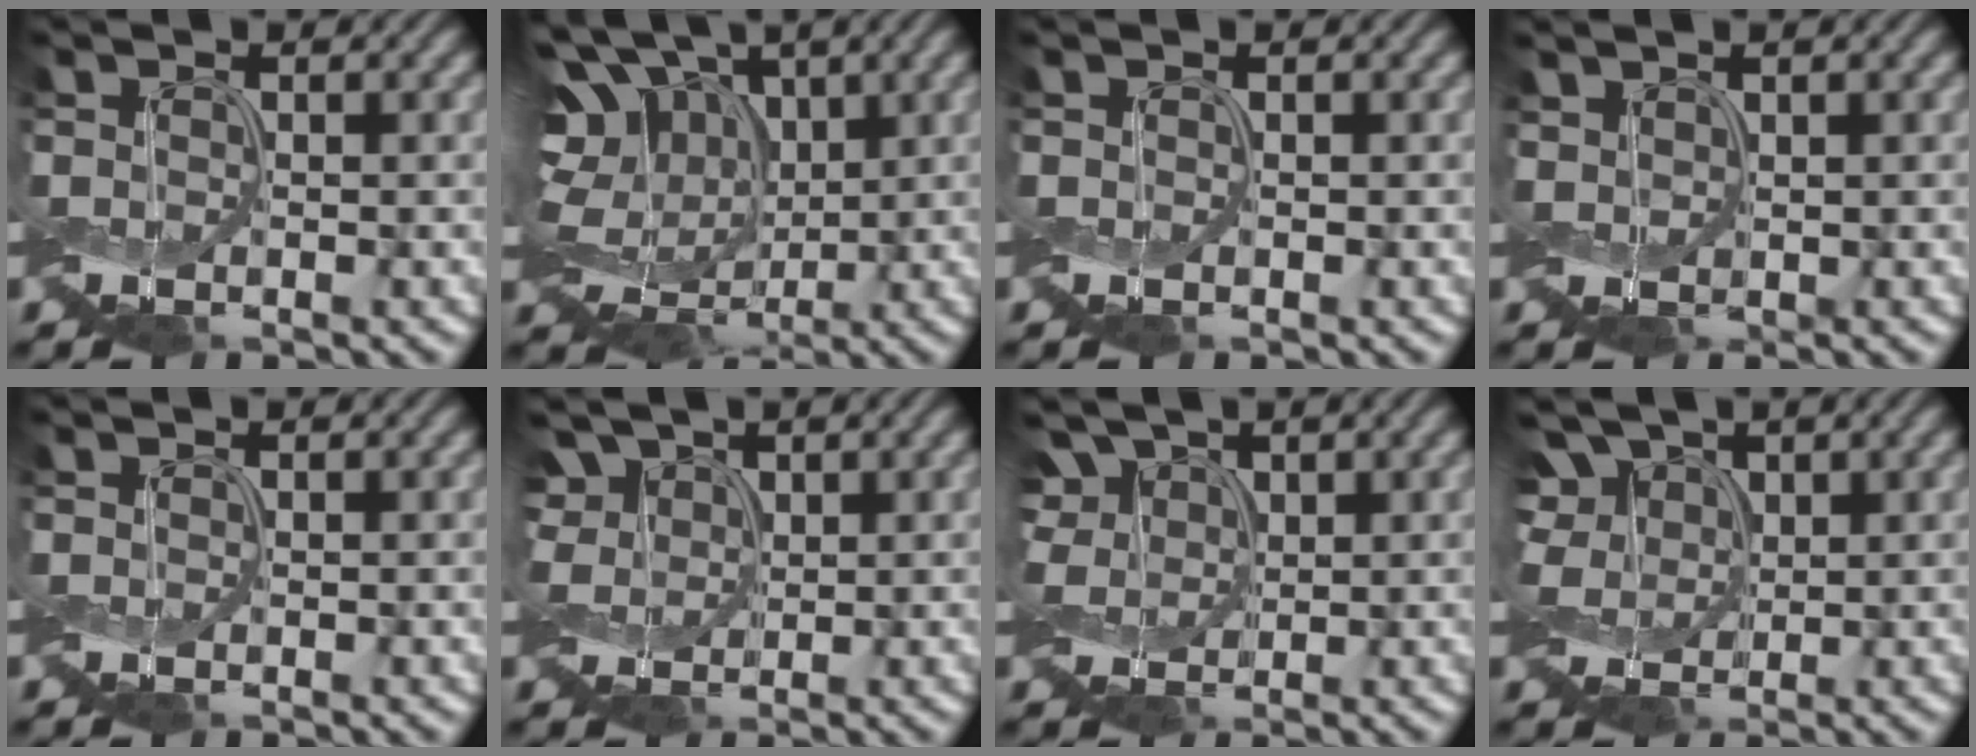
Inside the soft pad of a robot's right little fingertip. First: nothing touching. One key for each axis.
{"total": 13.9, "fx": 3.3, "fy": 10.2, "fz": 8.9, "tx": -0.209, "ty": 0.018, "tz": 0.046}
{"total": 0.0}
{"total": 1.1, "fx": 0.7, "fy": 0.6, "fz": 0.4, "tx": -0.014, "ty": 0.005, "tz": 0.013}
{"total": 0.0}
{"total": 2.8, "fx": 0.8, "fy": 2.3, "fz": 1.4, "tx": -0.040, "ty": 0.006, "tz": 0.009}
{"total": 3.8, "fx": 1.3, "fy": 2.9, "fz": 2.1, "tx": -0.063, "ty": 0.011, "tz": 0.017}
{"total": 5.8, "fx": 1.7, "fy": 4.4, "fz": 3.4, "tx": -0.091, "ty": 0.018, "tz": 0.022}